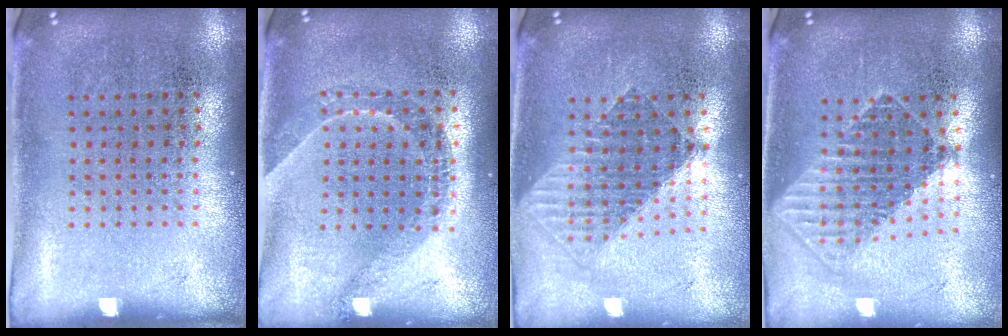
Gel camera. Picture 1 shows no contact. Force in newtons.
{"total": 1.5, "press": 1.3, "slide": 0.9}
{"total": 1.5, "press": 1.3, "slide": 0.8}
{"total": 1.7, "press": 1.4, "slide": 1.0}